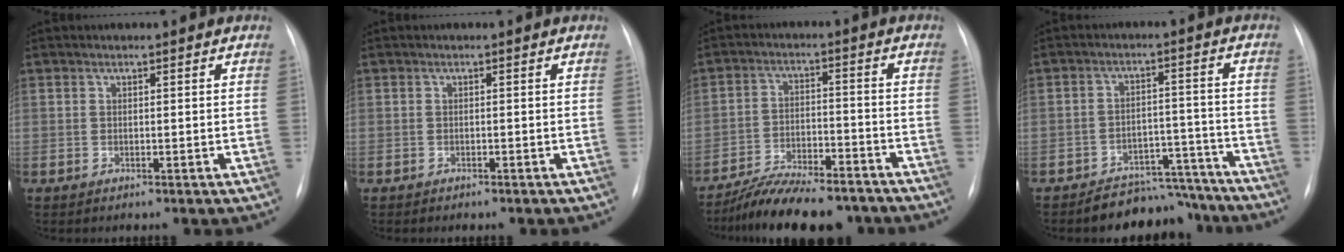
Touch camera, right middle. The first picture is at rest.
{"total": 0.8, "force": [-0.6, 0.3, 0.3], "torque": [-0.007, 0.000, -0.009]}
{"total": 13.9, "force": [-12.0, 3.5, 6.0], "torque": [-0.090, 0.013, -0.188]}
{"total": 9.1, "force": [-8.3, 3.6, -0.2], "torque": [0.034, 0.047, -0.117]}